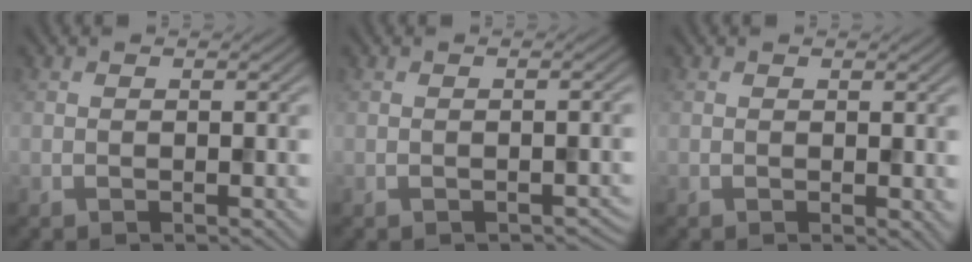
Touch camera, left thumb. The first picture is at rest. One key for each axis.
{"total": 1.0, "fx": -0.6, "fy": 0.5, "fz": 0.6, "tx": -0.010, "ty": -0.005, "tz": -0.006}
{"total": 1.0, "fx": 0.1, "fy": 0.6, "fz": 0.8, "tx": -0.008, "ty": -0.004, "tz": 0.002}